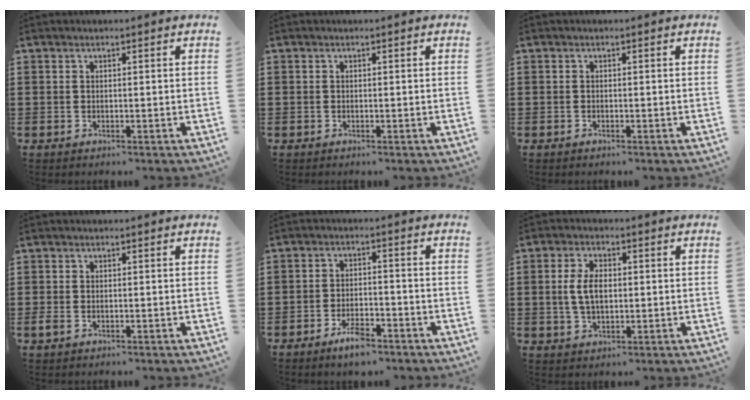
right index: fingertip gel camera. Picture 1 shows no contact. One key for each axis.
{"total": 0.0}
{"total": 0.0}
{"total": 0.9, "fx": -0.3, "fy": 0.6, "fz": 0.7, "tx": -0.015, "ty": 0.000, "tz": -0.006}
{"total": 4.7, "fx": -3.4, "fy": 1.4, "fz": 2.8, "tx": -0.052, "ty": 0.008, "tz": -0.063}
{"total": 5.2, "fx": 0.3, "fy": 2.8, "fz": 4.4, "tx": -0.104, "ty": 0.004, "tz": -0.001}